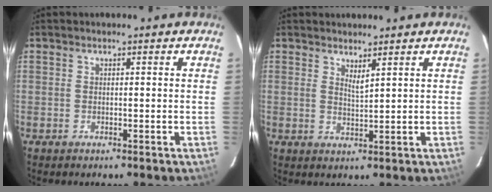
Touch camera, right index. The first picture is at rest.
{"total": 2.2, "force": [1.7, 0.1, 1.4], "torque": [-0.024, -0.004, 0.028]}